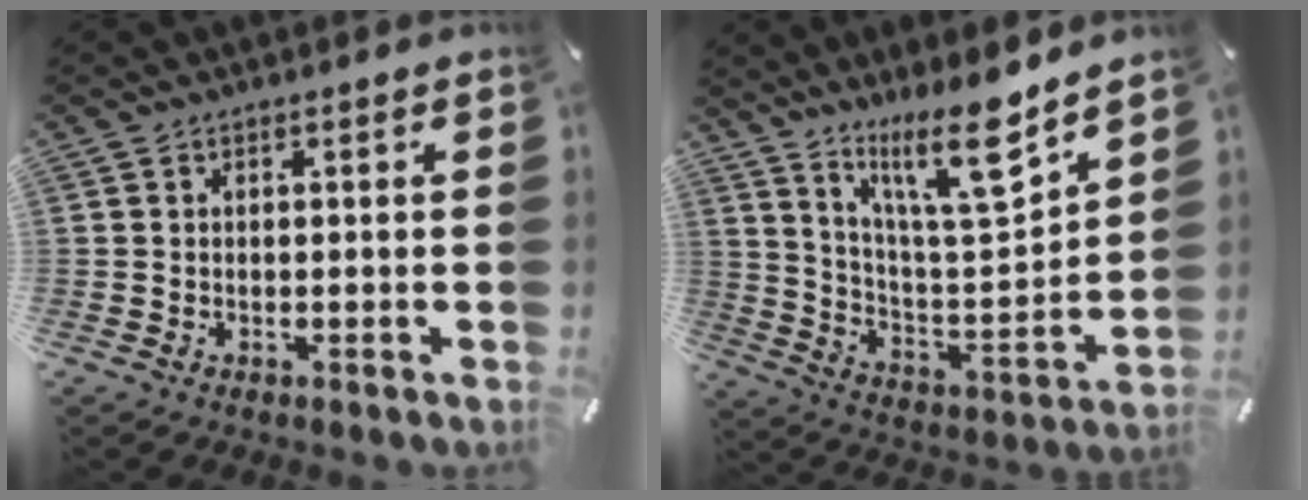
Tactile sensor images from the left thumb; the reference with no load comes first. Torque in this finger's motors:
{"motor_torque": [1.30, -0.62, 0.34, -0.20, 0.16]}